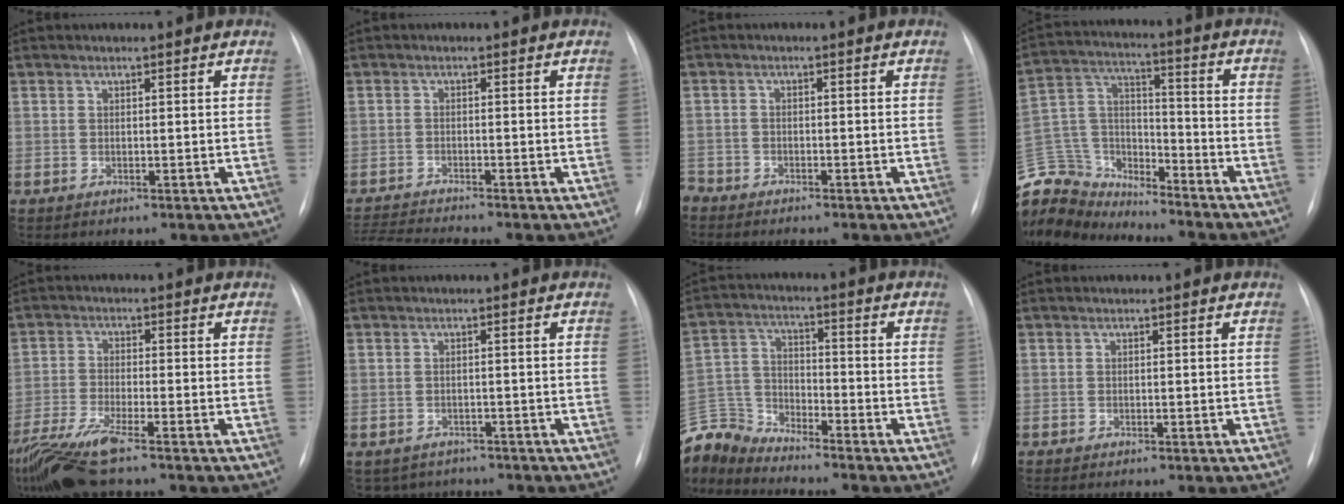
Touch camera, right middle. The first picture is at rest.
{"total": 5.3, "force": [-4.9, -1.8, 1.0], "torque": [-0.026, -0.017, -0.086]}
{"total": 4.4, "force": [-4.1, 1.4, 0.9], "torque": [-0.012, -0.008, -0.070]}
{"total": 17.9, "force": [-16.9, 4.9, 3.3], "torque": [-0.085, 0.045, -0.297]}
{"total": 10.4, "force": [-8.0, 0.9, 6.7], "torque": [-0.140, -0.026, -0.147]}
{"total": 5.7, "force": [-4.9, 2.9, 0.4], "torque": [-0.003, 0.006, -0.058]}
{"total": 10.3, "force": [-10.2, 0.7, 0.6], "torque": [-0.027, 0.019, -0.205]}
{"total": 0.9, "force": [-0.8, 0.2, 0.4], "torque": [-0.010, -0.003, -0.011]}